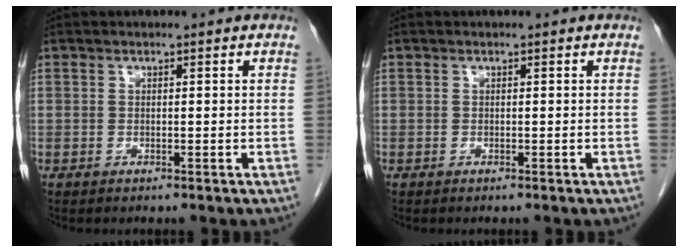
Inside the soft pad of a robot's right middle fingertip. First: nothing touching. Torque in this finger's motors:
{"motor_torque": [0.68, -0.46, -0.05, -0.01]}